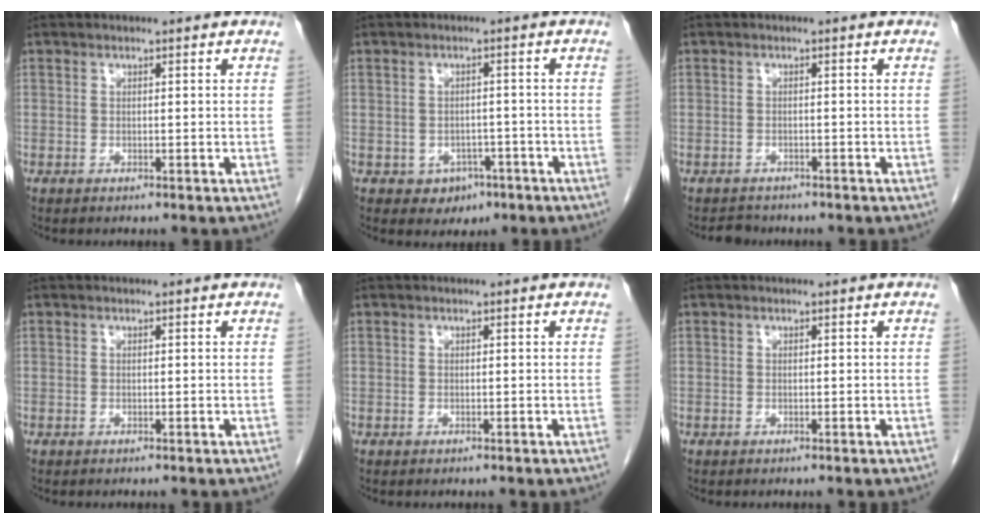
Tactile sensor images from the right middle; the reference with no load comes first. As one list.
[{"total": 3.7, "force": [-1.8, 3.0, 1.3], "torque": [-0.012, 0.007, -0.012]}, {"total": 1.8, "force": [-1.6, 0.8, -0.2], "torque": [-0.005, -0.003, -0.025]}, {"total": 0.0}, {"total": 0.0}, {"total": 0.0}]